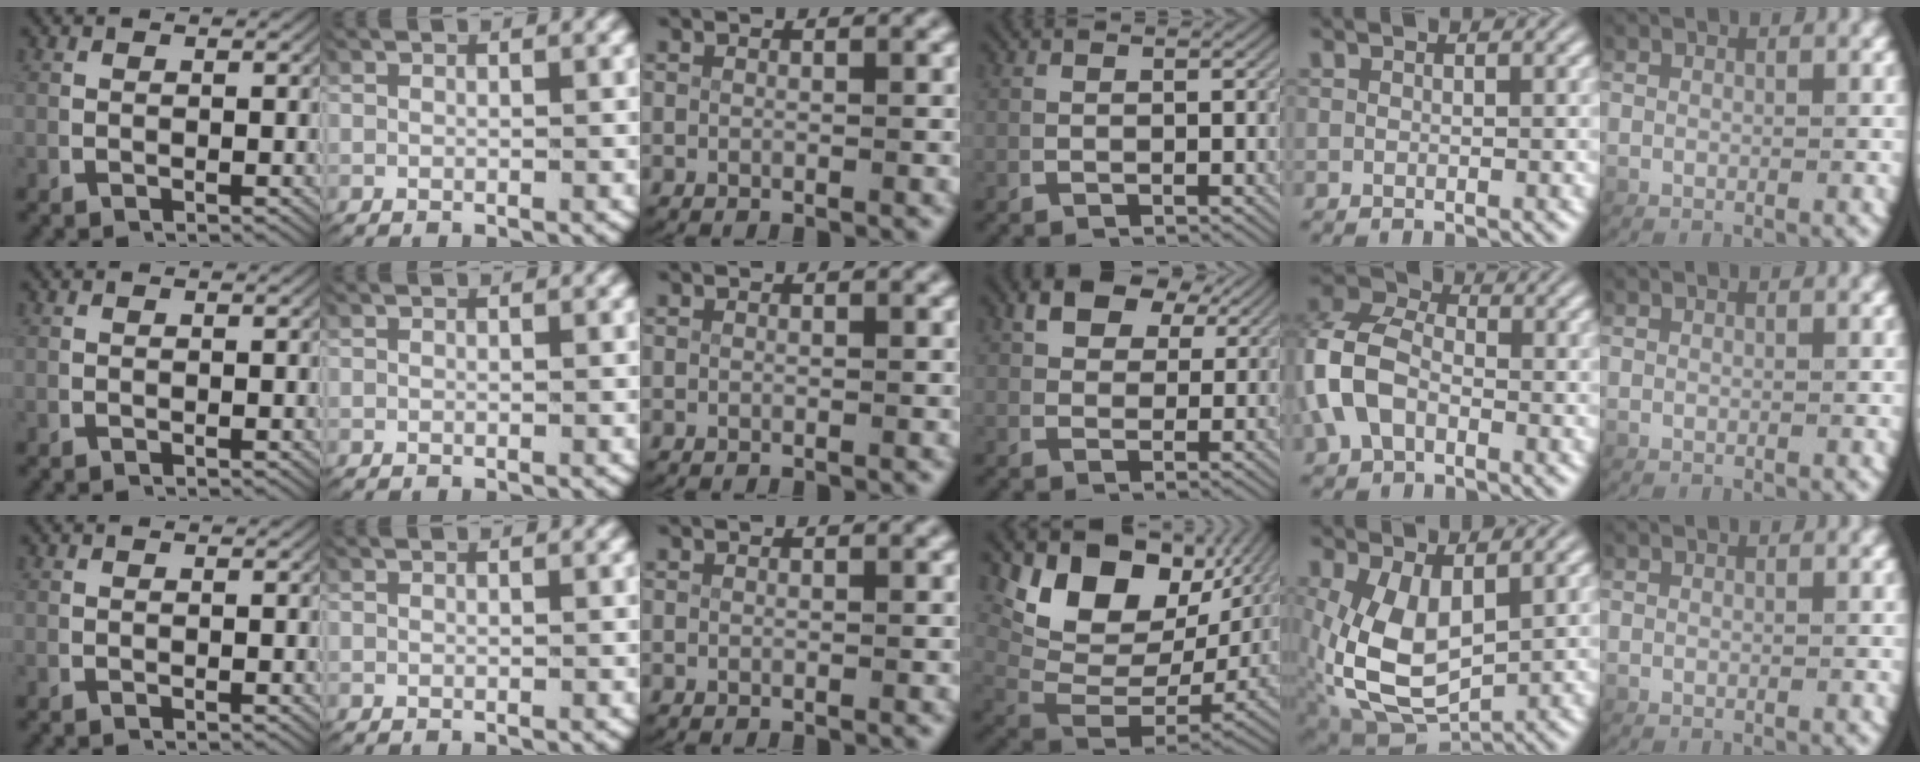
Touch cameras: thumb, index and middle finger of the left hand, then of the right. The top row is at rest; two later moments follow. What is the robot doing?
{"motion": "grasp_and_lifting", "object": "card"}